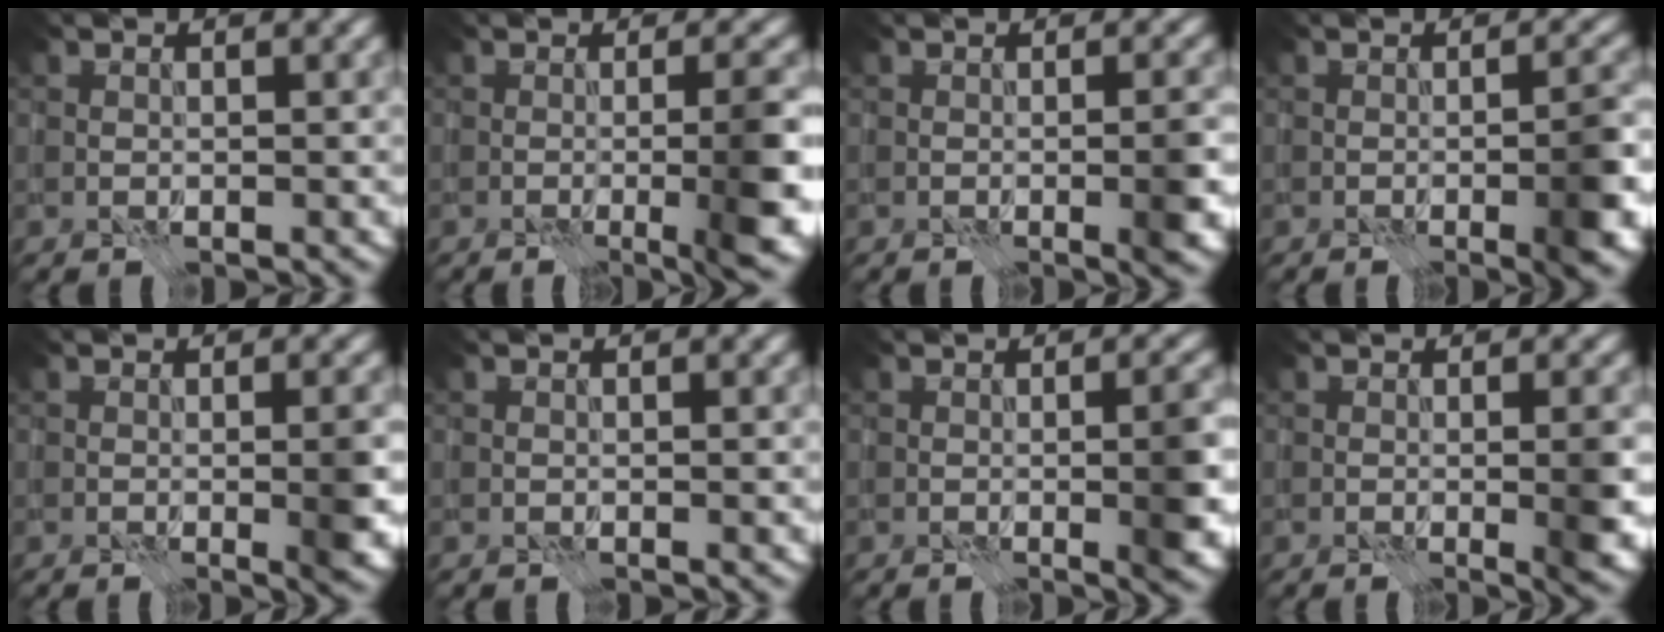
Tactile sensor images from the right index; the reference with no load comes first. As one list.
[{"total": 8.0, "force": [-2.1, 2.1, 7.4], "torque": [-0.083, -0.001, -0.026]}, {"total": 2.9, "force": [-0.7, 0.5, 2.7], "torque": [-0.037, 0.004, -0.014]}, {"total": 4.8, "force": [-1.6, 1.1, 4.4], "torque": [-0.061, 0.005, -0.027]}, {"total": 3.3, "force": [-0.5, 0.6, 3.2], "torque": [-0.044, 0.000, -0.008]}, {"total": 0.0}, {"total": 4.6, "force": [-0.6, 1.1, 4.4], "torque": [-0.057, 0.003, -0.011]}, {"total": 3.9, "force": [-0.5, 0.8, 3.8], "torque": [-0.051, -0.001, -0.007]}]